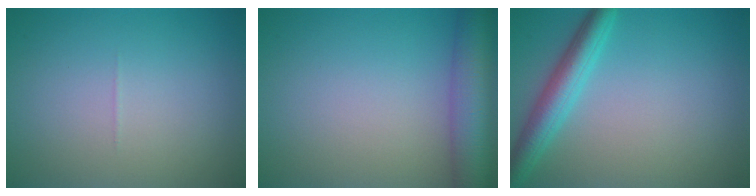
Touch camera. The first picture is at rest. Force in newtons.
{"total": 6.9, "press": 6.9, "slide": 0.4}
{"total": 4.0, "press": 4.0, "slide": 0.2}